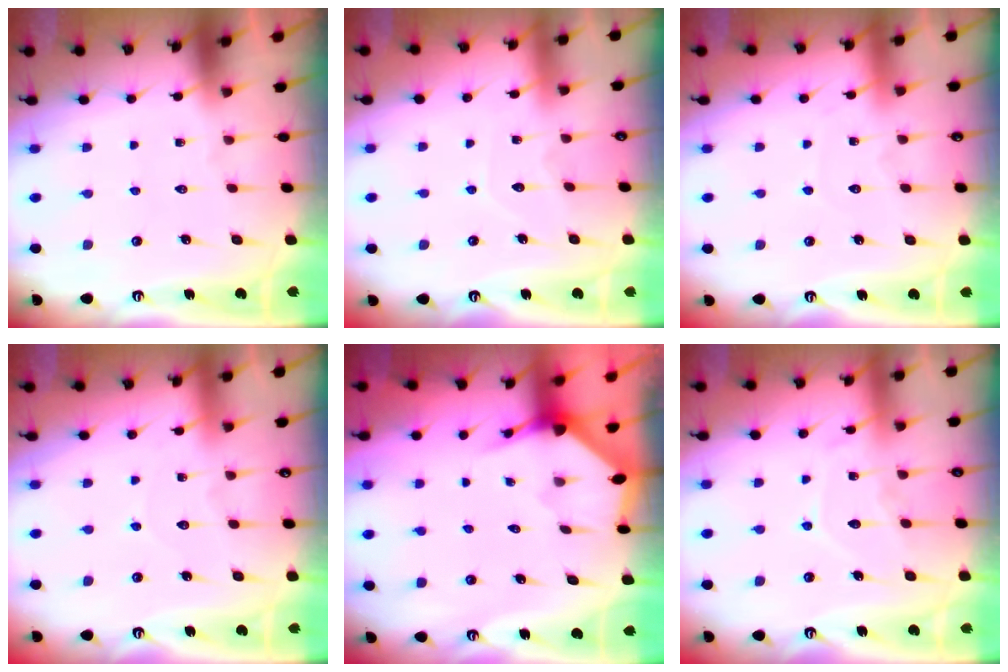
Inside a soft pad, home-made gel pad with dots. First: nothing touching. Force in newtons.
{"total": 4.2, "press": 4.2, "slide": 0.3}
{"total": 2.7, "press": 2.7, "slide": 0.4}
{"total": 3.9, "press": 3.8, "slide": 0.4}
{"total": 3.0, "press": 3.0, "slide": 0.3}
{"total": 9.4, "press": 9.4, "slide": 0.9}